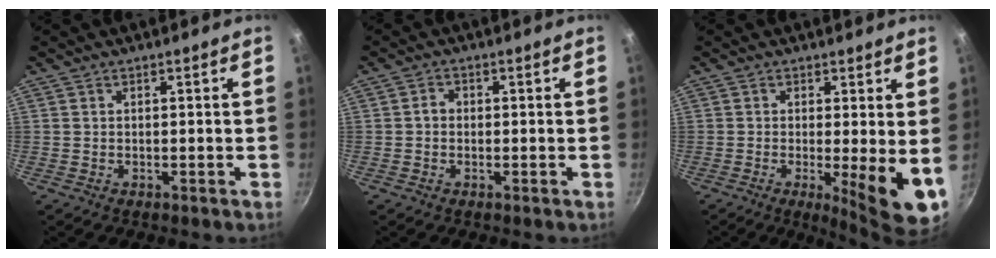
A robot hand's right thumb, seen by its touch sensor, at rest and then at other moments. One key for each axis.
{"total": 1.7, "fx": -0.2, "fy": 1.5, "fz": 0.9, "tx": -0.013, "ty": 0.009, "tz": -0.006}
{"total": 9.4, "fx": -0.7, "fy": 1.8, "fz": 9.2, "tx": -0.116, "ty": -0.021, "tz": -0.006}